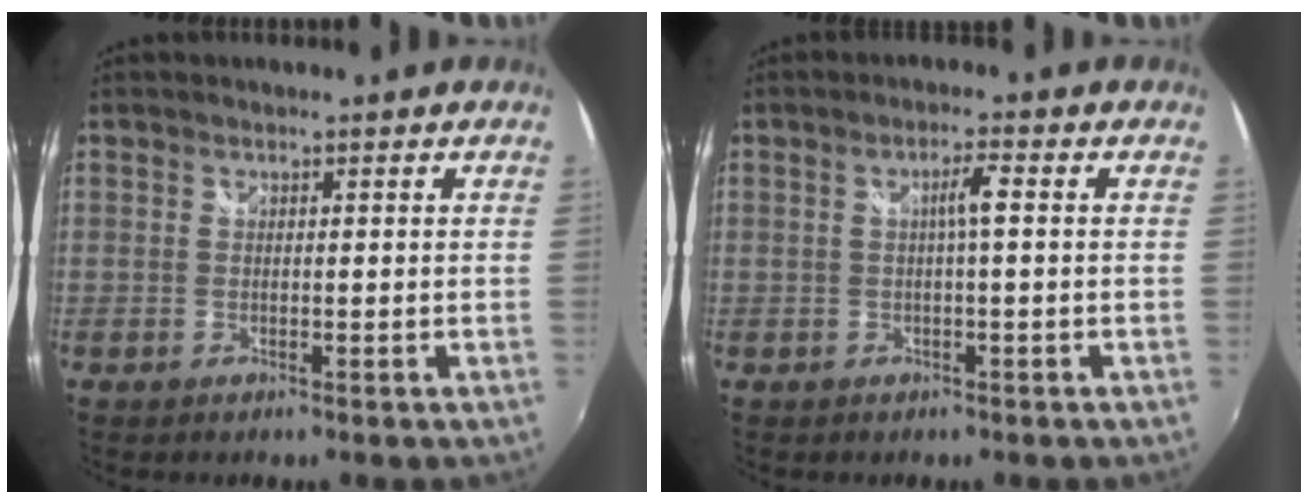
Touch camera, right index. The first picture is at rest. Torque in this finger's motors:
{"motor_torque": [0.49, -0.02, 0.04, 0.06]}